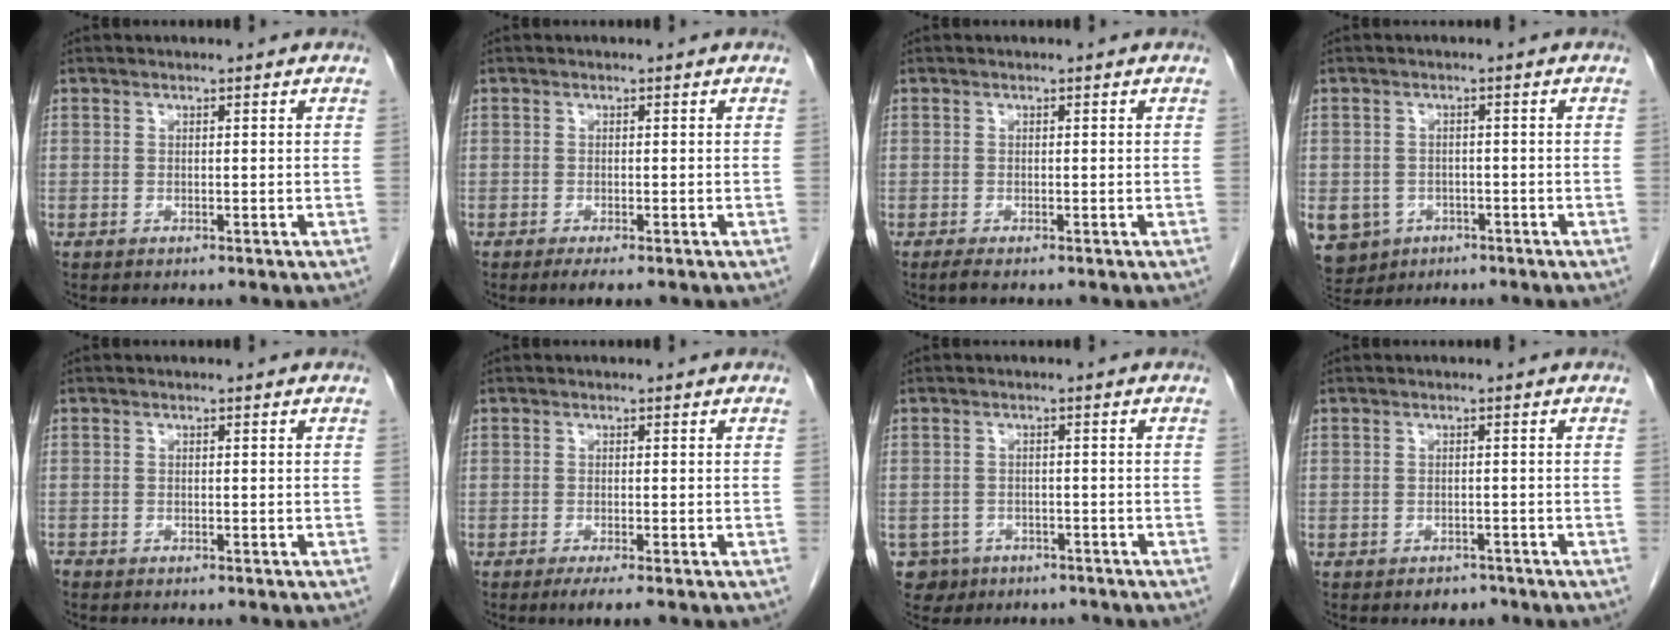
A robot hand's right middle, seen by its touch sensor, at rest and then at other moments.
{"total": 2.0, "force": [-1.3, 0.3, 1.4], "torque": [-0.021, -0.006, -0.020]}
{"total": 1.2, "force": [-0.9, 0.0, 0.7], "torque": [-0.015, -0.004, -0.015]}
{"total": 9.5, "force": [-4.5, 7.9, 2.7], "torque": [-0.079, 0.001, -0.059]}
{"total": 1.0, "force": [-0.9, 0.2, 0.3], "torque": [-0.008, -0.002, -0.016]}
{"total": 2.3, "force": [-1.5, -0.1, 1.7], "torque": [-0.027, -0.007, -0.027]}
{"total": 5.3, "force": [-3.4, 4.0, 0.5], "torque": [-0.016, 0.008, -0.045]}
{"total": 1.7, "force": [-1.3, 1.0, 0.3], "torque": [-0.009, 0.002, -0.017]}